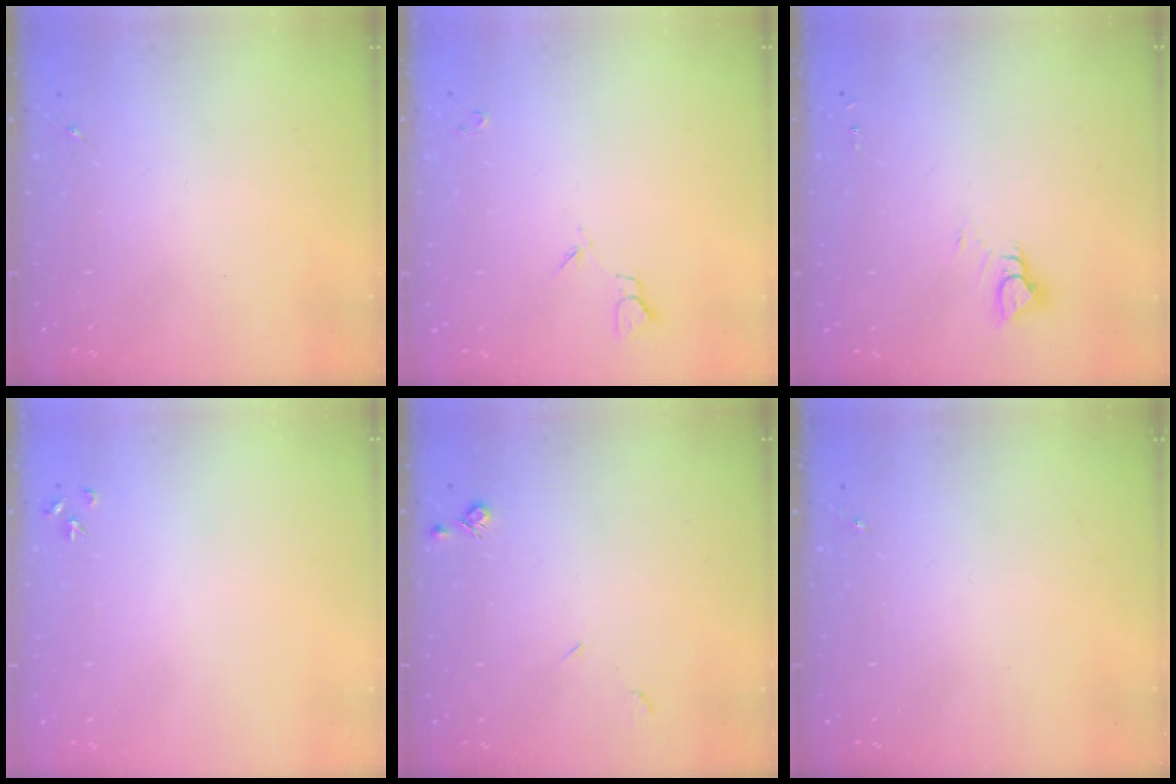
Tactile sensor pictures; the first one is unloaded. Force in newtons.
{"total": 3.9, "press": 3.9, "slide": 0.7}
{"total": 4.5, "press": 4.5, "slide": 0.2}
{"total": 3.6, "press": 3.5, "slide": 0.5}
{"total": 4.2, "press": 4.2, "slide": 0.7}
{"total": 0.0}